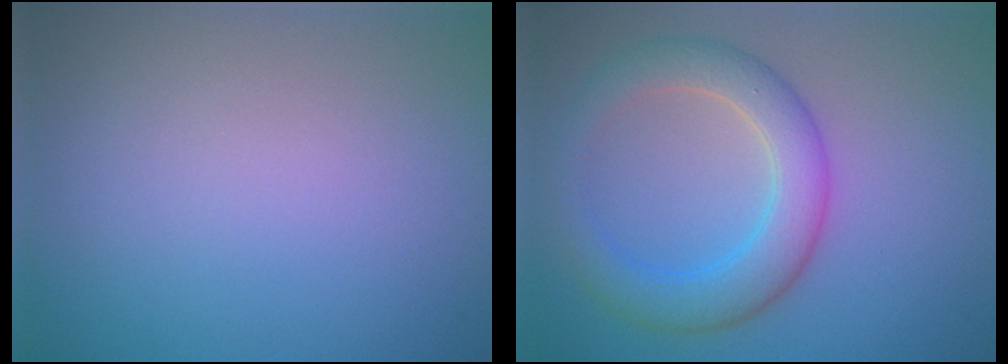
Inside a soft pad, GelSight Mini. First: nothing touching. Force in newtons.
{"total": 5.3, "press": 5.3, "slide": 0.1}